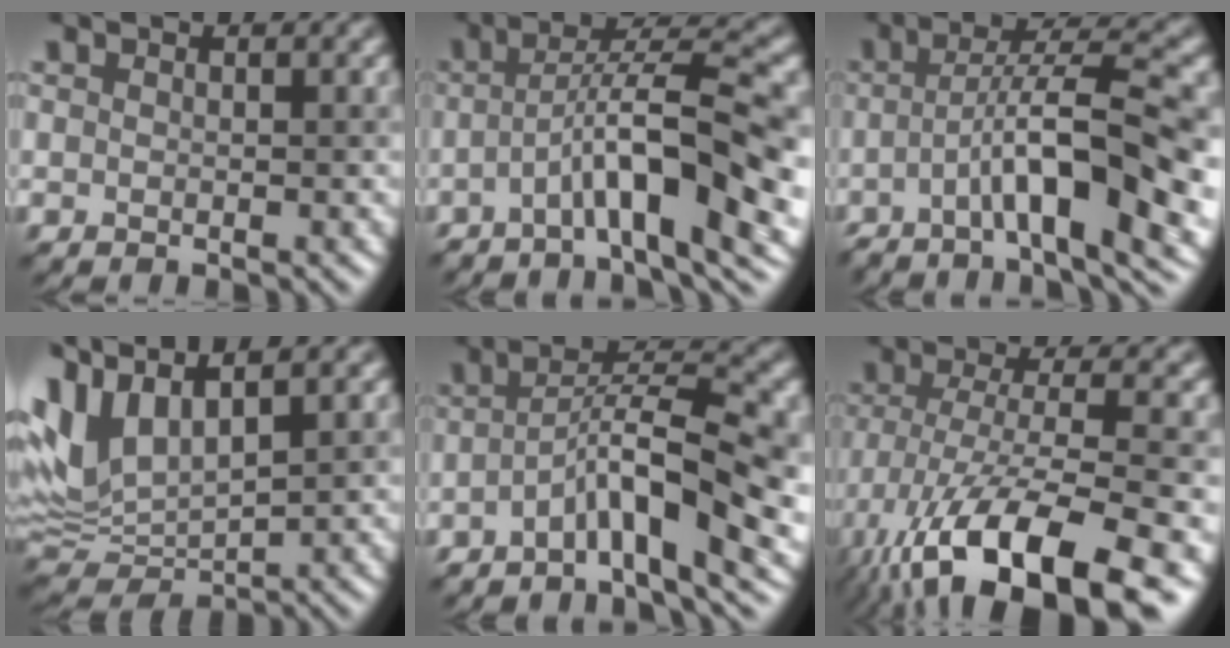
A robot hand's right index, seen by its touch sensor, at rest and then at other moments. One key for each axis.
{"total": 9.9, "fx": -2.7, "fy": 2.1, "fz": 9.2, "tx": -0.129, "ty": 0.013, "tz": -0.054}
{"total": 10.9, "fx": -2.6, "fy": 2.5, "fz": 10.3, "tx": -0.142, "ty": 0.014, "tz": -0.049}
{"total": 7.8, "fx": 3.8, "fy": 3.7, "fz": 5.7, "tx": -0.148, "ty": 0.010, "tz": 0.076}
{"total": 8.9, "fx": -2.6, "fy": 2.0, "fz": 8.3, "tx": -0.125, "ty": 0.011, "tz": -0.053}
{"total": 13.6, "fx": -7.4, "fy": 4.6, "fz": 10.5, "tx": -0.206, "ty": -0.026, "tz": -0.126}